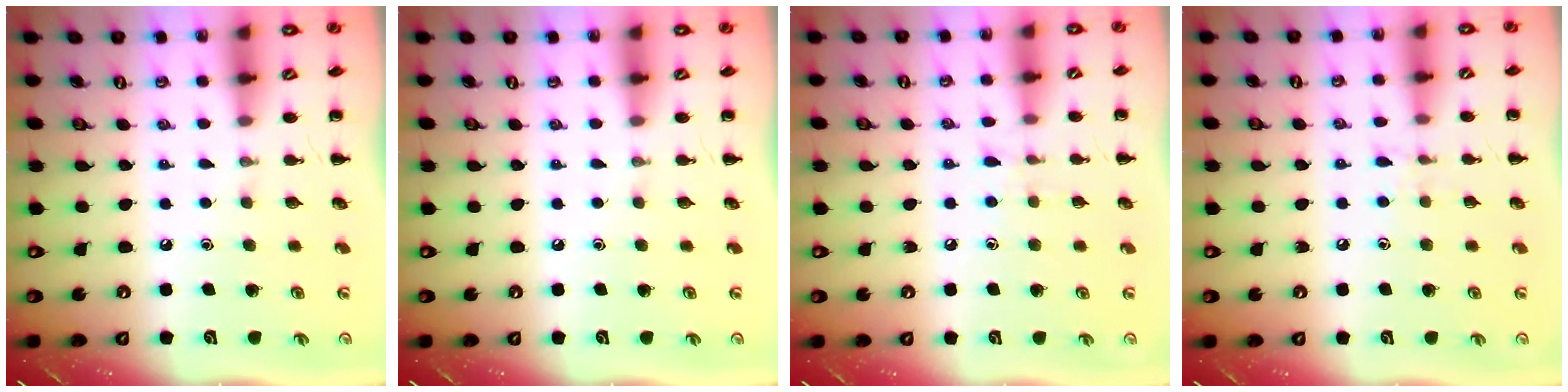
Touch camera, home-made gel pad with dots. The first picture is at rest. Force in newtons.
{"total": 0.0}
{"total": 6.3, "press": 6.0, "slide": 2.0}
{"total": 5.7, "press": 5.3, "slide": 2.2}